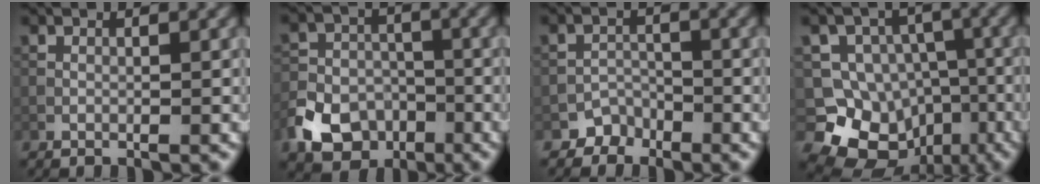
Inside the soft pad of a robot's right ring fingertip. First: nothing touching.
{"total": 7.0, "force": [-3.6, 5.2, 3.1], "torque": [-0.052, -0.006, -0.069]}
{"total": 2.1, "force": [-1.6, 1.3, -0.3], "torque": [0.017, 0.007, -0.024]}
{"total": 8.9, "force": [-3.3, 7.8, 2.9], "torque": [-0.046, 0.007, -0.071]}